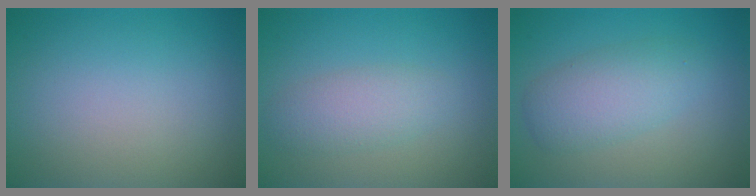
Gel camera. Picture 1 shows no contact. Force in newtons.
{"total": 2.7, "press": 2.7, "slide": 0.0}
{"total": 3.8, "press": 3.8, "slide": 0.2}